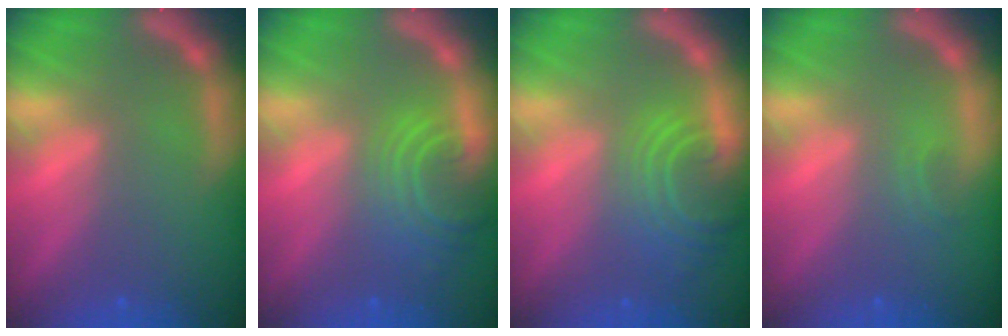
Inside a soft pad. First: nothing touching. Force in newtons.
{"total": 6.1}
{"total": 6.6}
{"total": 0.9}